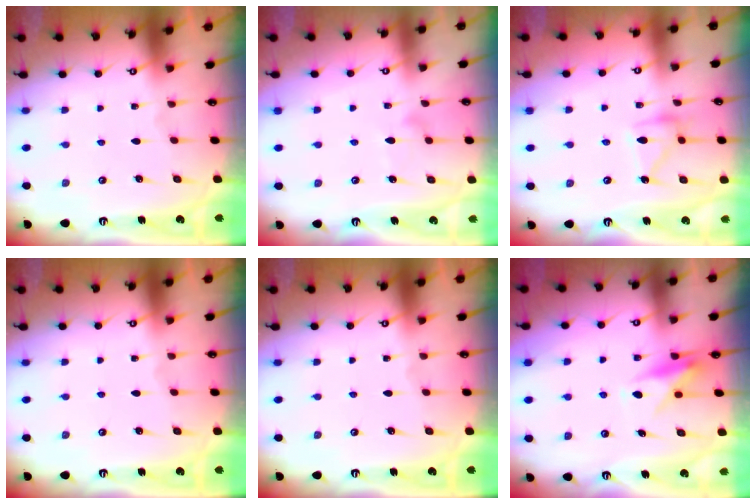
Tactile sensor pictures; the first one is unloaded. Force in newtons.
{"total": 7.4, "press": 7.4, "slide": 0.4}
{"total": 13.0, "press": 12.9, "slide": 0.7}
{"total": 0.0}
{"total": 0.0}
{"total": 7.8, "press": 7.8, "slide": 0.5}